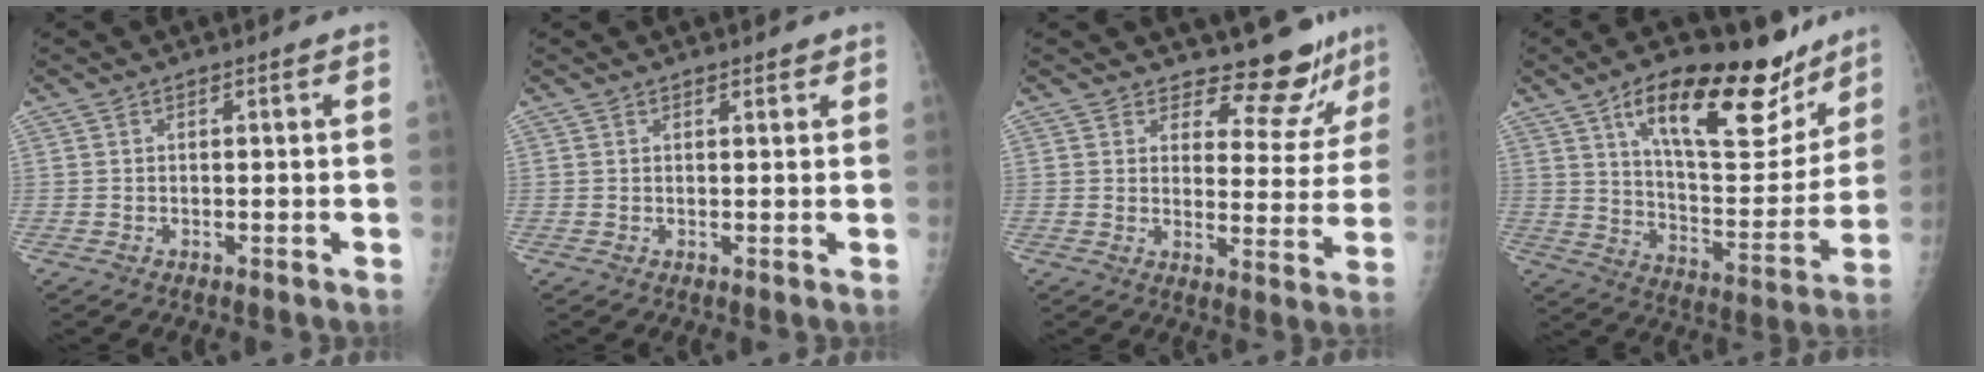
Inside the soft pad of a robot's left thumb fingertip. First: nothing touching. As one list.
[{"total": 1.2, "force": [0.9, 0.5, 0.5], "torque": [-0.001, -0.005, 0.011]}, {"total": 10.0, "force": [9.3, 3.3, 1.3], "torque": [0.021, -0.086, 0.111]}, {"total": 25.1, "force": [15.2, 9.9, 17.3], "torque": [-0.210, -0.055, 0.241]}]